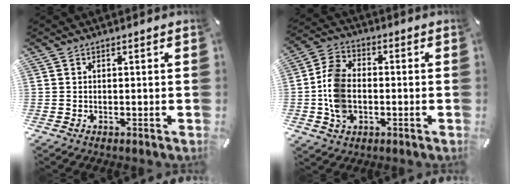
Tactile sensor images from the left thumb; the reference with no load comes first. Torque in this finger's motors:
{"motor_torque": [0.45, 0.39, 1.02, 0.10, 0.36]}